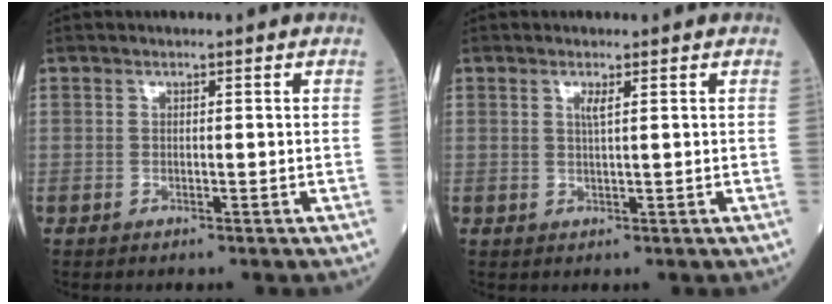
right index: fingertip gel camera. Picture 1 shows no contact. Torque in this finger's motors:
{"motor_torque": [-0.02, 0.04, 0.01, 0.03]}